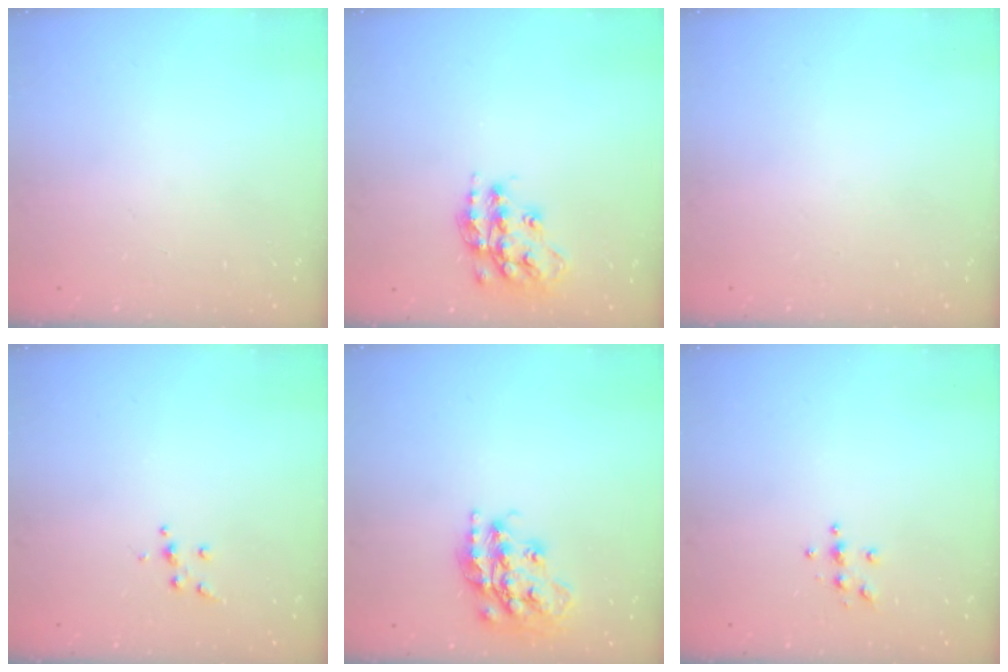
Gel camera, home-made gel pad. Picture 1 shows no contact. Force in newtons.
{"total": 16.1, "press": 16.1, "slide": 1.0}
{"total": 0.0}
{"total": 4.8, "press": 4.8, "slide": 0.6}
{"total": 18.3, "press": 18.3, "slide": 1.0}
{"total": 3.9, "press": 3.8, "slide": 0.4}